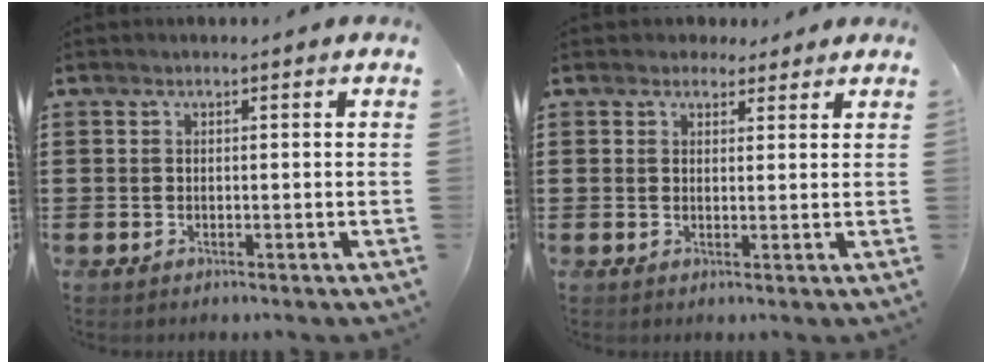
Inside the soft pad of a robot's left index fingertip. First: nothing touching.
{"total": 2.3, "force": [1.9, 1.3, 0.3], "torque": [-0.004, 0.005, 0.034]}